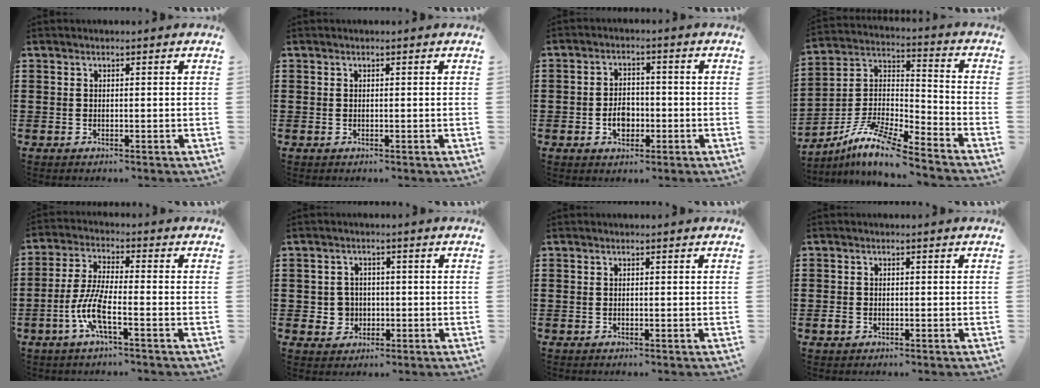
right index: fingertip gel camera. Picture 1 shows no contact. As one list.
[{"total": 0.0}, {"total": 4.0, "force": [-1.3, 2.9, 2.5], "torque": [-0.042, 0.003, -0.026]}, {"total": 9.5, "force": [-8.1, 1.1, 4.8], "torque": [-0.113, 0.001, -0.168]}, {"total": 7.4, "force": [-3.2, 1.6, 6.5], "torque": [-0.155, -0.013, -0.069]}, {"total": 3.6, "force": [-0.6, 3.4, 1.1], "torque": [-0.033, 0.007, -0.013]}, {"total": 0.0}, {"total": 1.6, "force": [-0.8, 1.2, 0.6], "torque": [-0.013, 0.000, -0.017]}]